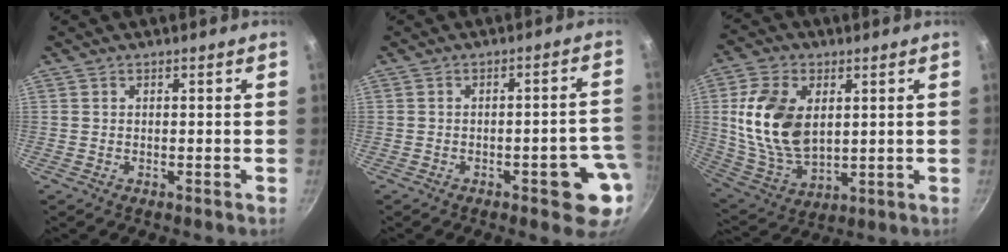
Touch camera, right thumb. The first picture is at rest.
{"total": 8.7, "force": [-3.0, 3.1, 7.6], "torque": [-0.062, 0.026, -0.031]}
{"total": 16.4, "force": [2.9, 10.5, 12.2], "torque": [-0.218, -0.017, 0.068]}